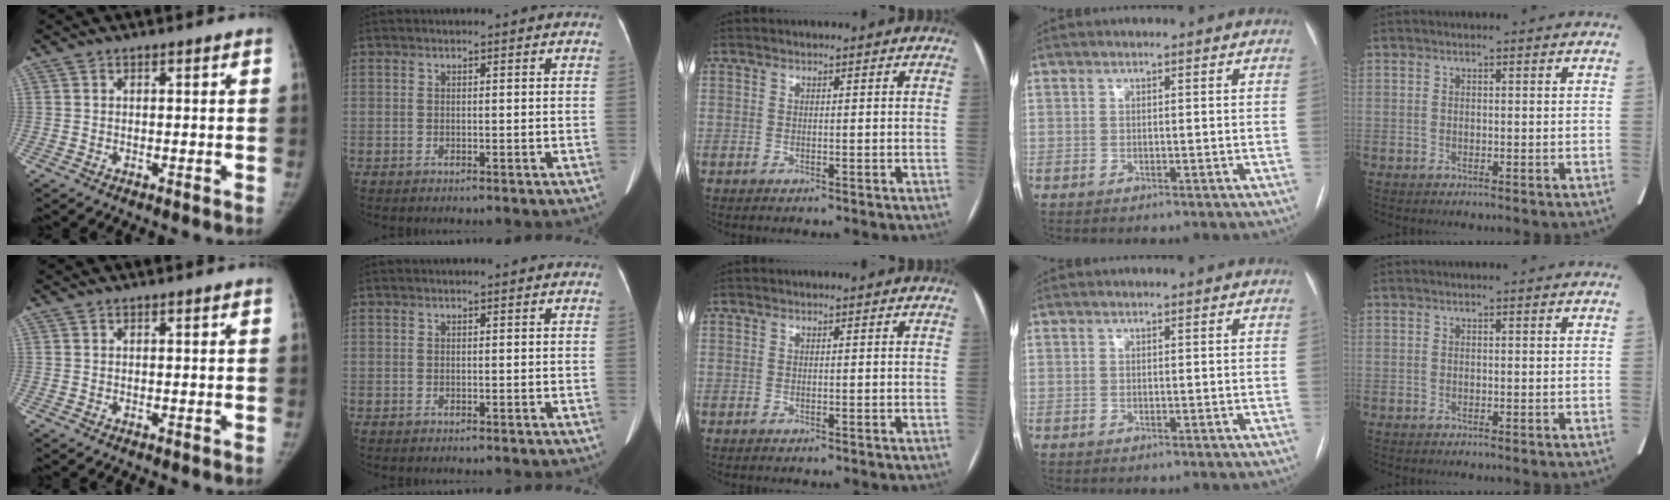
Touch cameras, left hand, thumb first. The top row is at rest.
{}